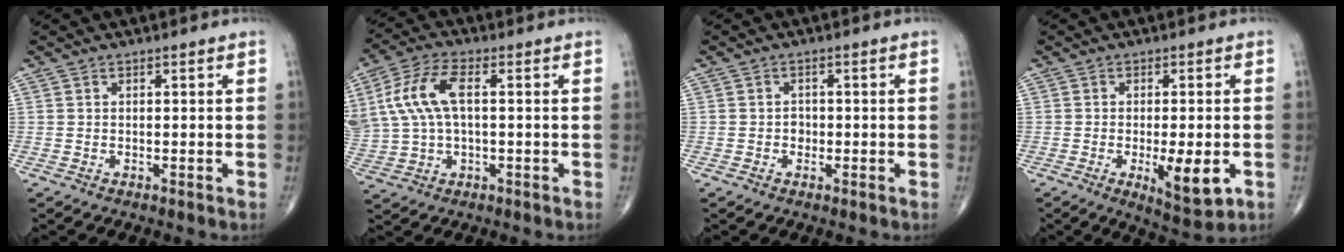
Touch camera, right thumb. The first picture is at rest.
{"total": 12.0, "force": [2.4, 6.0, 10.2], "torque": [-0.232, 0.020, 0.051]}
{"total": 1.5, "force": [-0.3, 1.3, 0.7], "torque": [-0.002, 0.006, -0.006]}
{"total": 8.6, "force": [-2.3, 2.7, 7.9], "torque": [-0.110, -0.013, -0.028]}